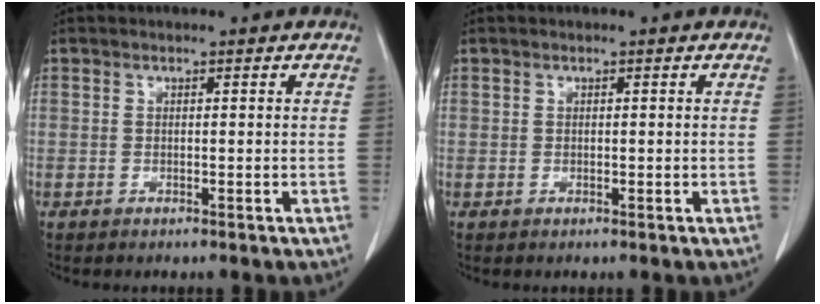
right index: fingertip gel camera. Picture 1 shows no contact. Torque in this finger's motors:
{"motor_torque": [-0.14, 0.16, -0.03, -0.01]}